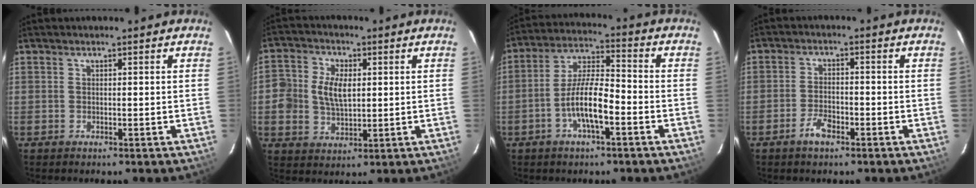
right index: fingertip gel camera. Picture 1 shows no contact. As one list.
[{"total": 8.2, "force": [0.7, 5.7, 5.9], "torque": [-0.120, 0.014, 0.014]}, {"total": 9.8, "force": [-3.8, 2.5, 8.7], "torque": [-0.175, 0.006, -0.072]}, {"total": 4.3, "force": [-2.6, 1.9, 2.8], "torque": [-0.061, 0.001, -0.047]}]